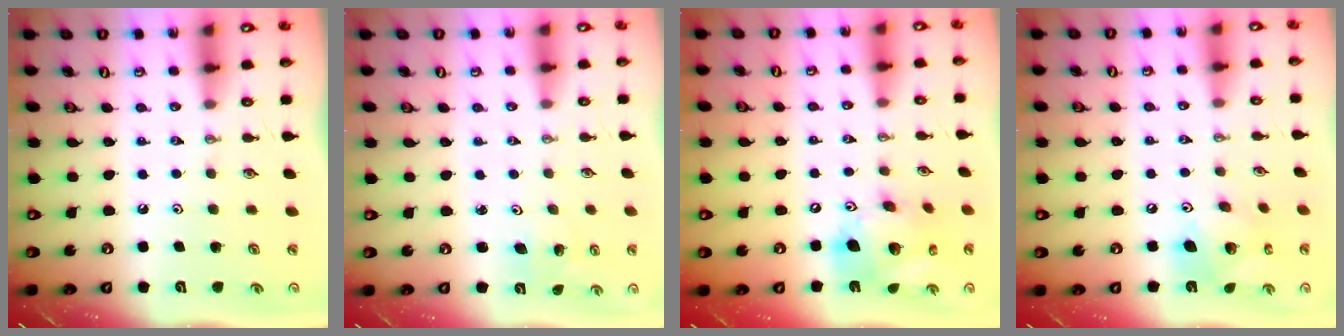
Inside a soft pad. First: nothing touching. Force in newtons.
{"total": 2.3, "press": 2.3, "slide": 0.2}
{"total": 16.6, "press": 16.4, "slide": 2.7}
{"total": 11.7, "press": 11.6, "slide": 1.0}